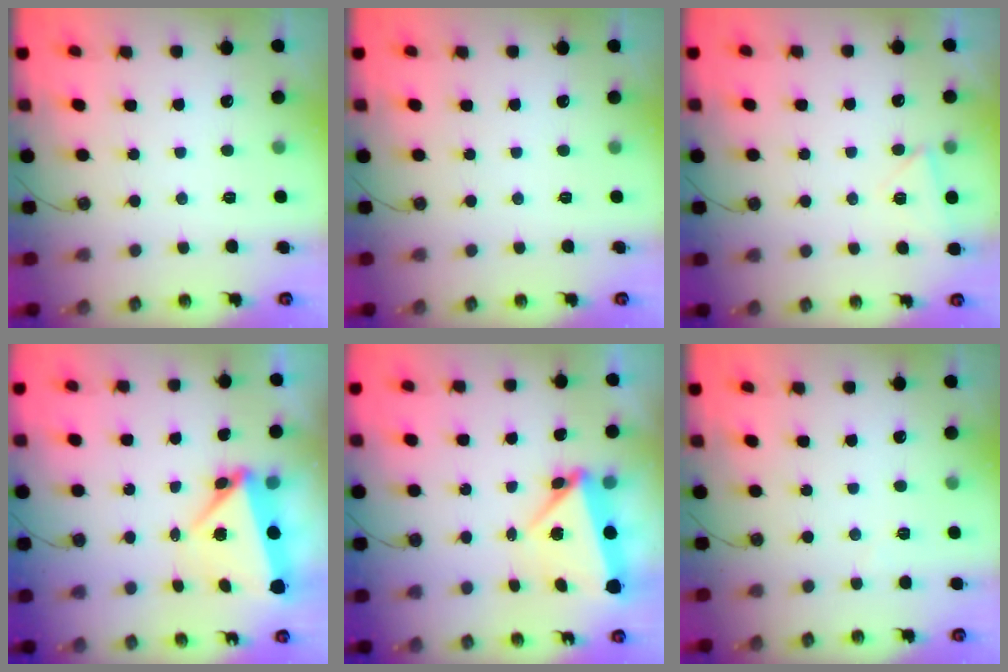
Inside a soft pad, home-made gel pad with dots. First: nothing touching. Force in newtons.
{"total": 0.0}
{"total": 4.9, "press": 4.3, "slide": 2.4}
{"total": 6.0, "press": 6.0, "slide": 0.5}
{"total": 5.9, "press": 5.9, "slide": 0.6}
{"total": 3.7, "press": 2.4, "slide": 2.7}